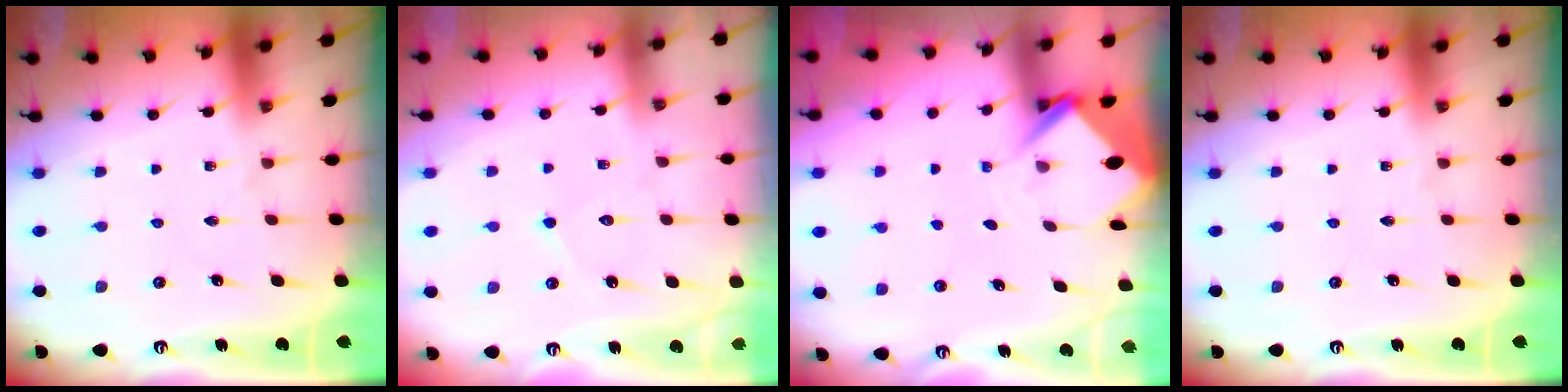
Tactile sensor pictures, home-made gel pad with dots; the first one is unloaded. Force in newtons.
{"total": 5.3, "press": 5.2, "slide": 0.4}
{"total": 3.8, "press": 3.8, "slide": 0.2}
{"total": 0.0}